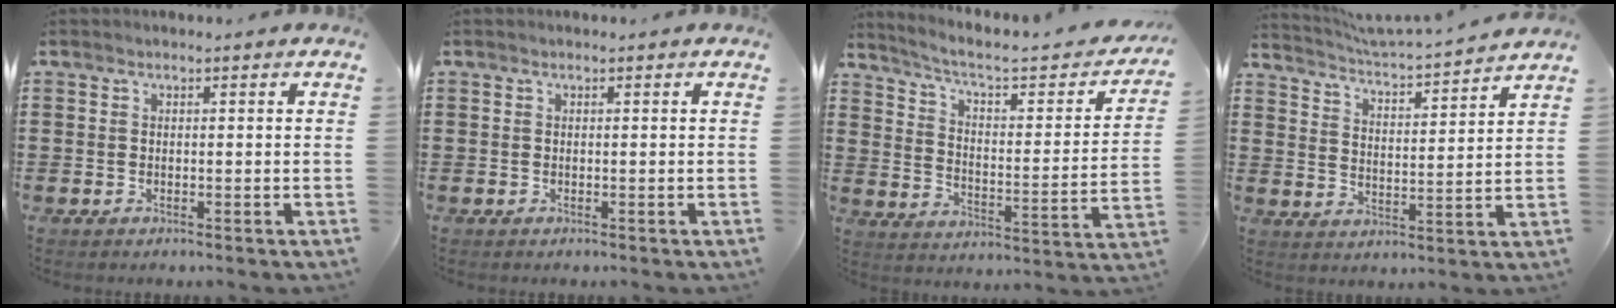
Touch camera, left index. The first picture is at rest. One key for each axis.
{"total": 0.0}
{"total": 4.6, "fx": 3.3, "fy": 0.9, "fz": 3.0, "tx": -0.077, "ty": -0.025, "tz": 0.045}
{"total": 3.4, "fx": 3.3, "fy": -0.6, "fz": 0.6, "tx": -0.031, "ty": -0.035, "tz": 0.047}